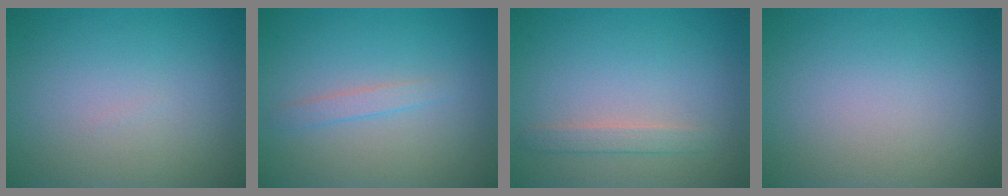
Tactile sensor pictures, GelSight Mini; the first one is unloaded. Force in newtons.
{"total": 1.2, "press": 1.2, "slide": 0.0}
{"total": 1.5, "press": 1.5, "slide": 0.1}
{"total": 0.0}